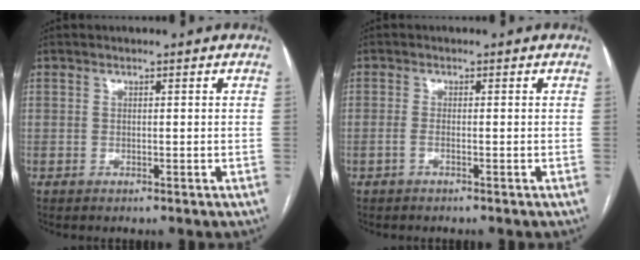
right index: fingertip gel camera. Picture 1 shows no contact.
{"total": 1.0, "force": [-0.5, -0.1, 0.8], "torque": [-0.015, 0.001, -0.013]}